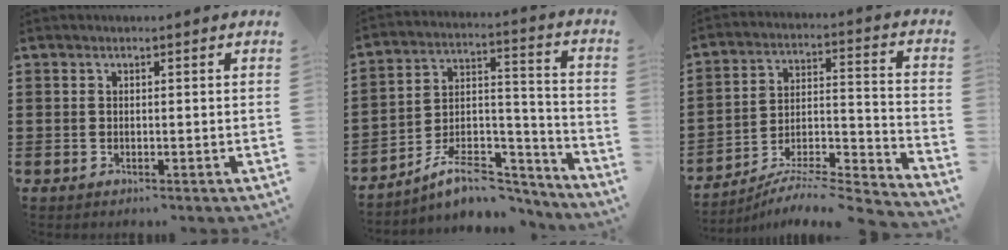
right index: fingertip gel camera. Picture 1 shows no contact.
{"total": 9.8, "force": [-7.9, 4.1, 4.2], "torque": [-0.071, 0.026, -0.146]}
{"total": 6.2, "force": [-5.8, 0.7, 2.2], "torque": [-0.029, -0.004, -0.116]}